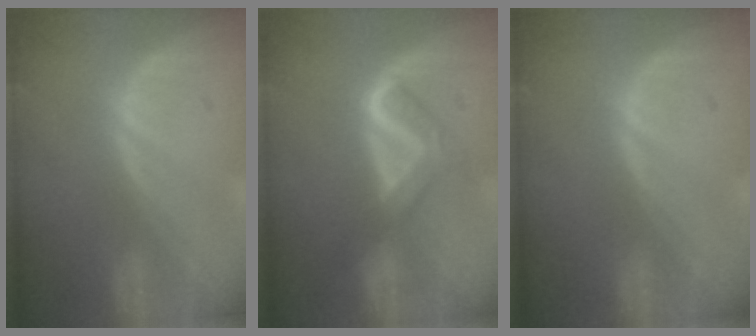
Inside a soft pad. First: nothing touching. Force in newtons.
{"total": 5.2, "press": 5.1, "slide": 0.7}
{"total": 0.0}